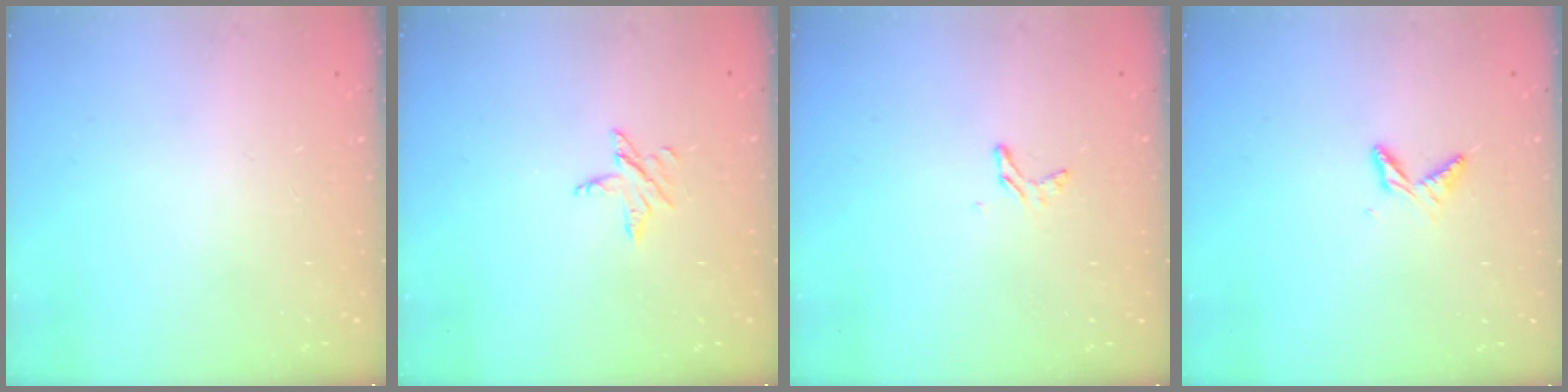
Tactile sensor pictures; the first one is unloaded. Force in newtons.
{"total": 4.0, "press": 4.0, "slide": 0.3}
{"total": 3.8, "press": 3.8, "slide": 0.2}
{"total": 5.6, "press": 5.5, "slide": 0.5}